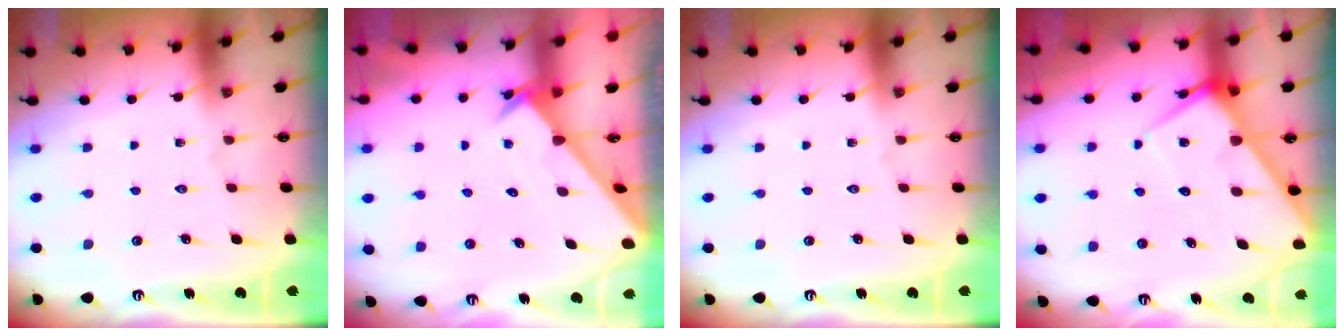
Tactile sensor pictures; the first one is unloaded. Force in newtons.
{"total": 2.6, "press": 2.6, "slide": 0.2}
{"total": 0.0}
{"total": 7.5, "press": 7.5, "slide": 0.8}